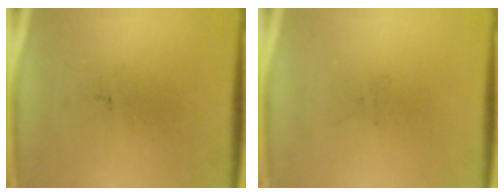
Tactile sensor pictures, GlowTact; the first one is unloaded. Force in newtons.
{"total": 0.0}